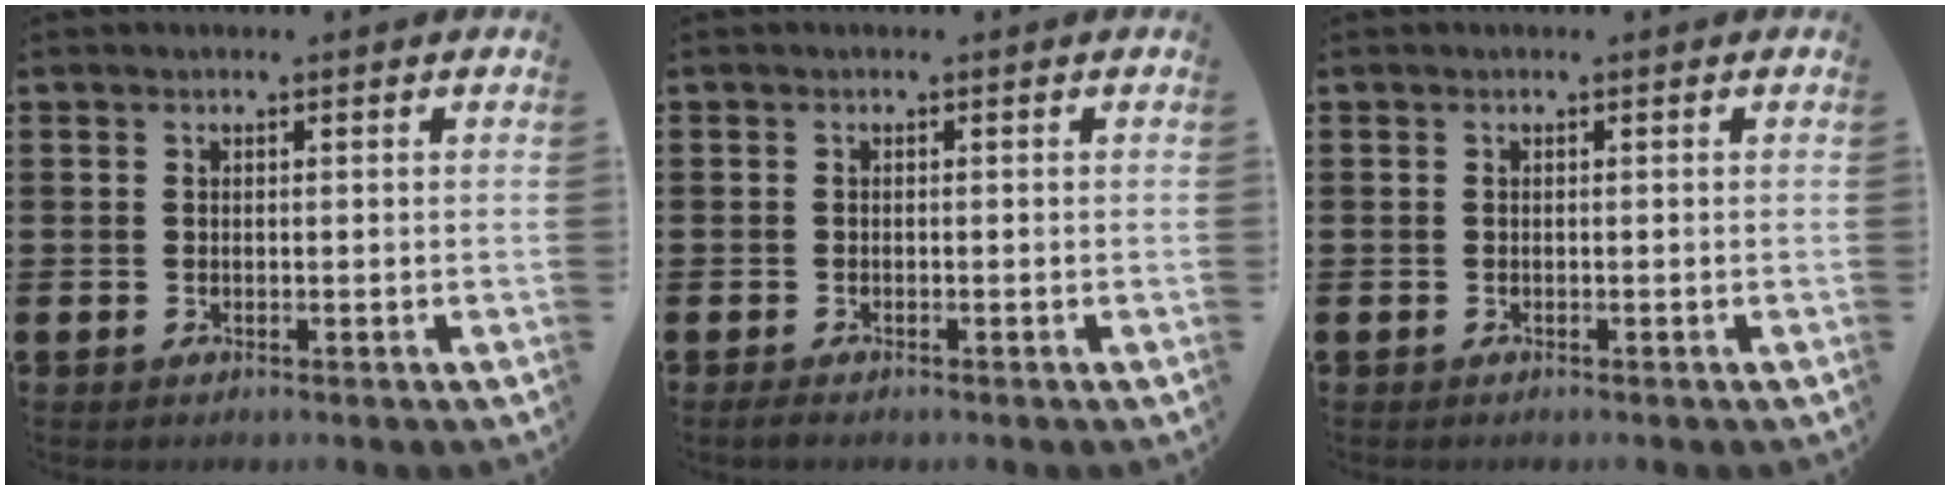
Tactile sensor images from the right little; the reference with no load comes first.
{"total": 0.7, "force": [-0.5, 0.2, 0.4], "torque": [-0.009, 0.000, -0.010]}
{"total": 0.0}